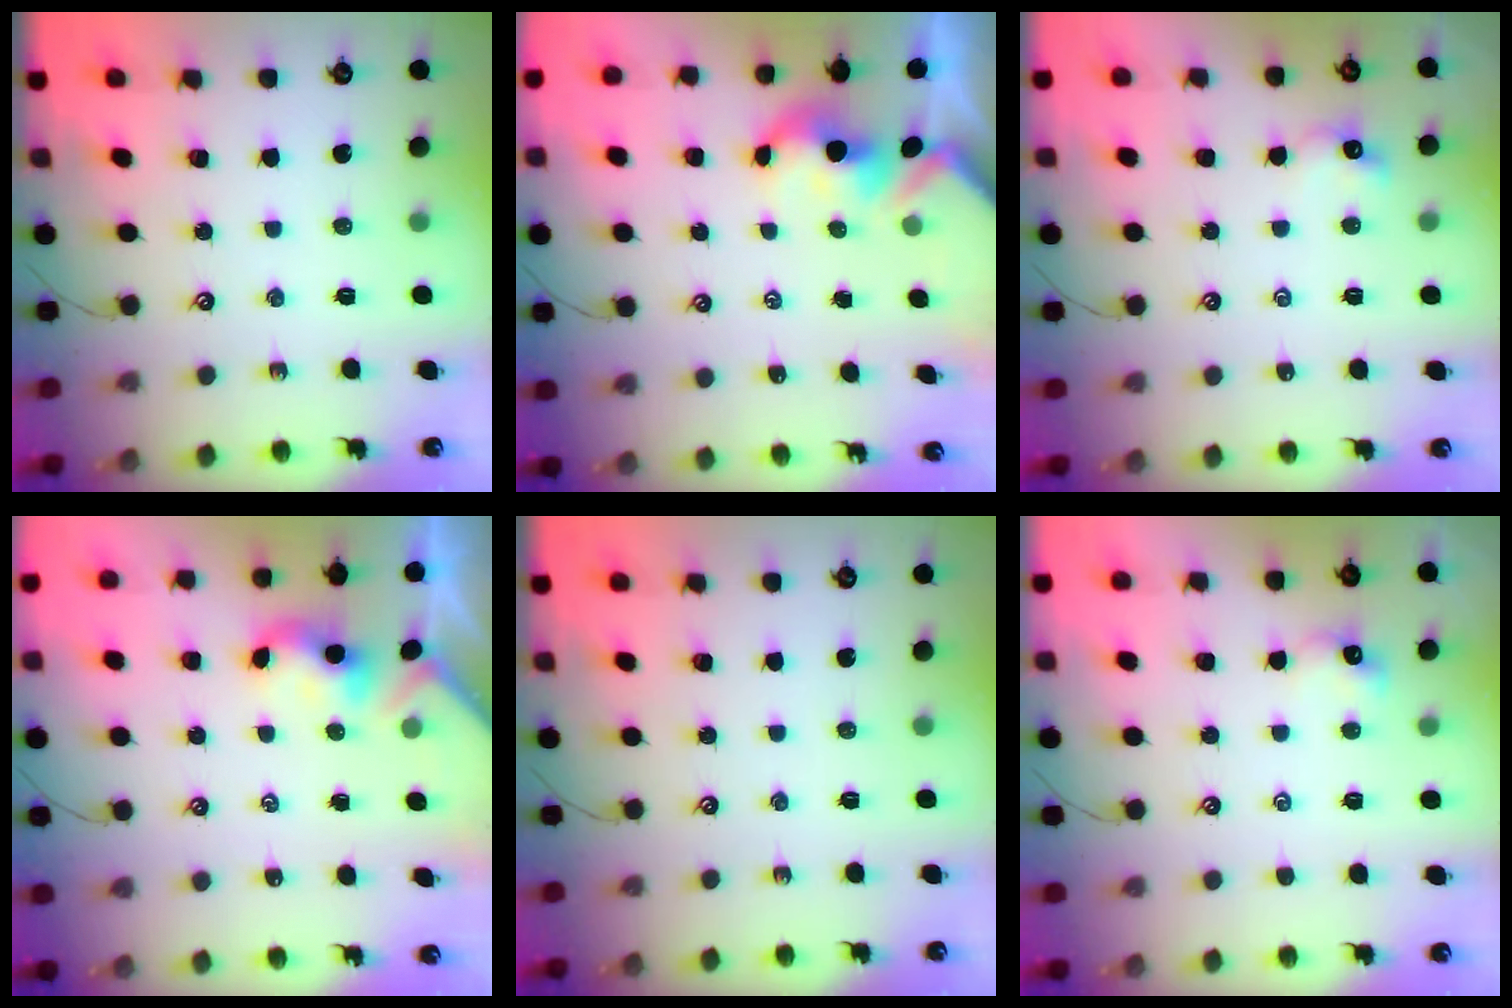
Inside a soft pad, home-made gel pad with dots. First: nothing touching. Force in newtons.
{"total": 2.4, "press": 2.4, "slide": 0.3}
{"total": 2.3, "press": 2.2, "slide": 0.6}
{"total": 2.1, "press": 2.1, "slide": 0.2}
{"total": 0.0}
{"total": 0.9, "press": 0.9, "slide": 0.2}